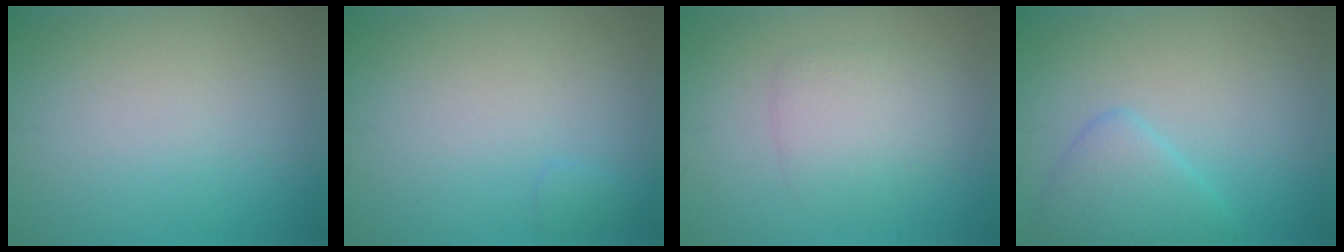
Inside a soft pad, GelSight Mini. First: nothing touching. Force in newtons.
{"total": 0.6, "press": 0.6, "slide": 0.1}
{"total": 2.8, "press": 2.8, "slide": 0.0}
{"total": 2.3, "press": 2.3, "slide": 0.0}